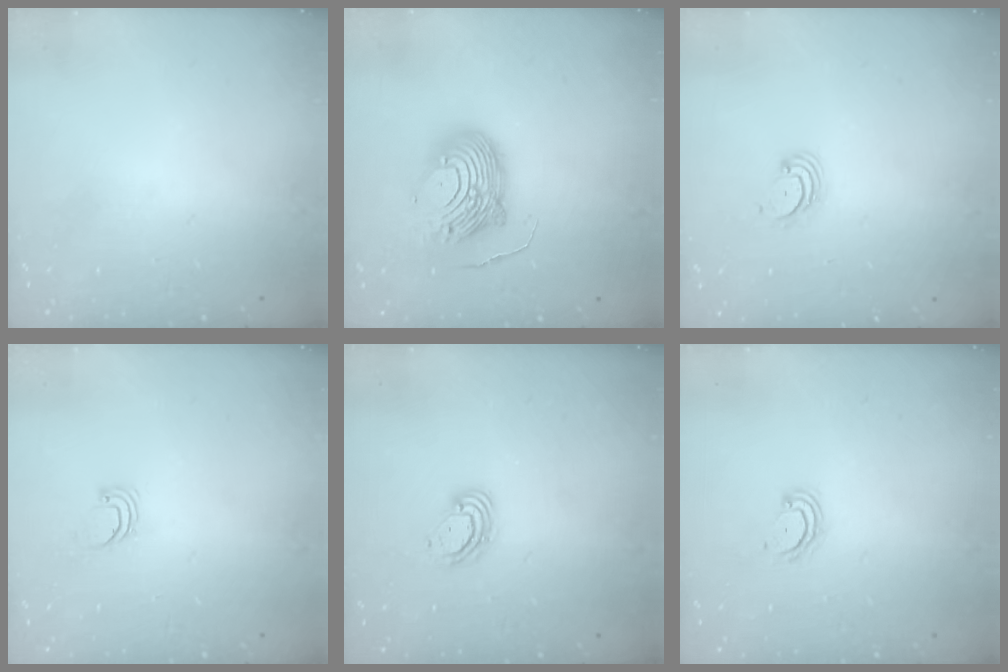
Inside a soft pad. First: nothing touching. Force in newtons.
{"total": 12.3, "press": 12.2, "slide": 1.2}
{"total": 2.7, "press": 2.7, "slide": 0.3}
{"total": 0.9, "press": 0.9, "slide": 0.0}
{"total": 4.9, "press": 4.8, "slide": 0.6}
{"total": 3.6, "press": 3.6, "slide": 0.3}